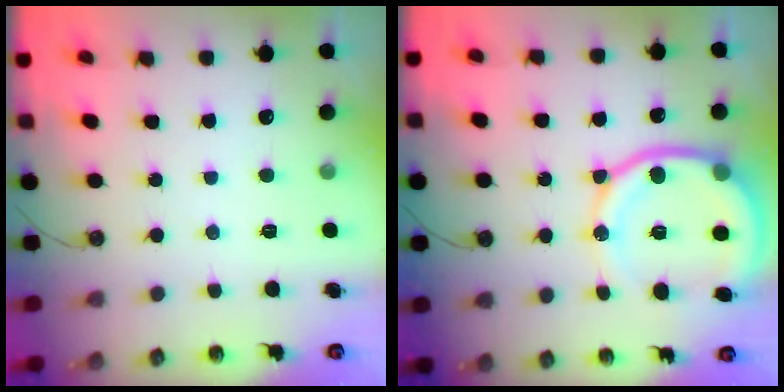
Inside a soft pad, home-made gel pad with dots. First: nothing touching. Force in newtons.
{"total": 15.2, "press": 15.1, "slide": 2.1}